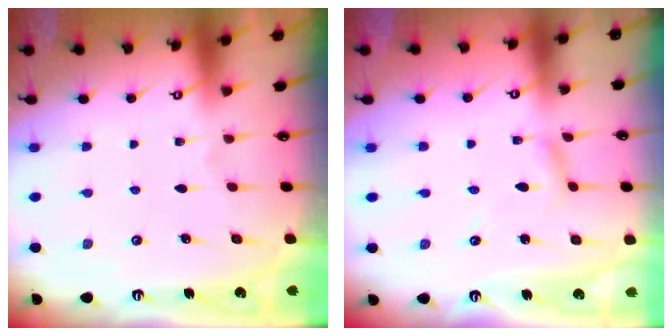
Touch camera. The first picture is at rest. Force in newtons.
{"total": 2.9, "press": 2.9, "slide": 0.2}